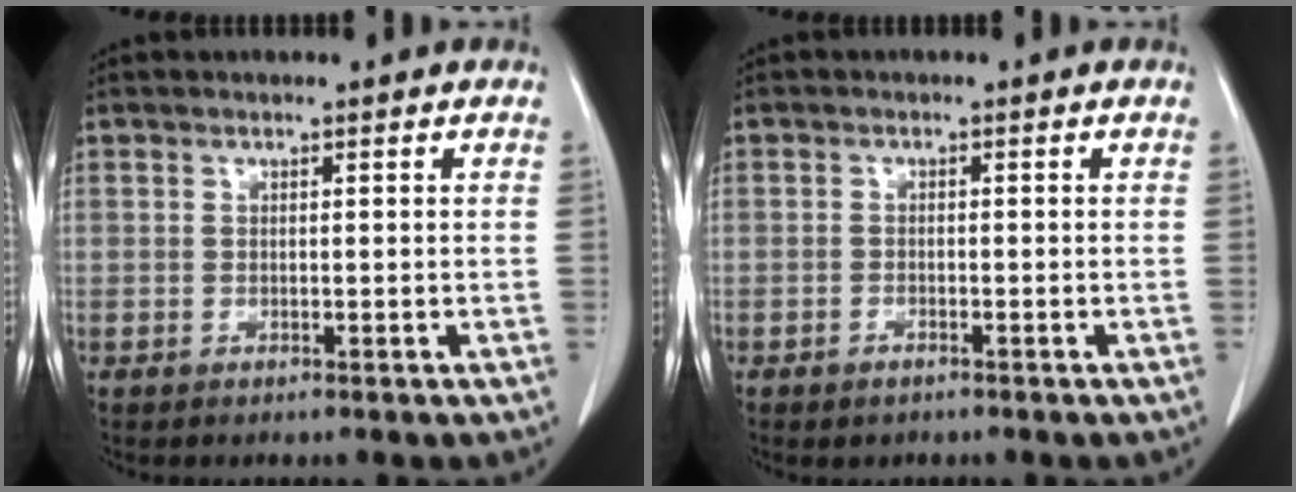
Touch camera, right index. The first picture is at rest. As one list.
[{"total": 1.3, "force": [-0.9, 0.7, 0.6], "torque": [-0.011, 0.001, -0.009]}]